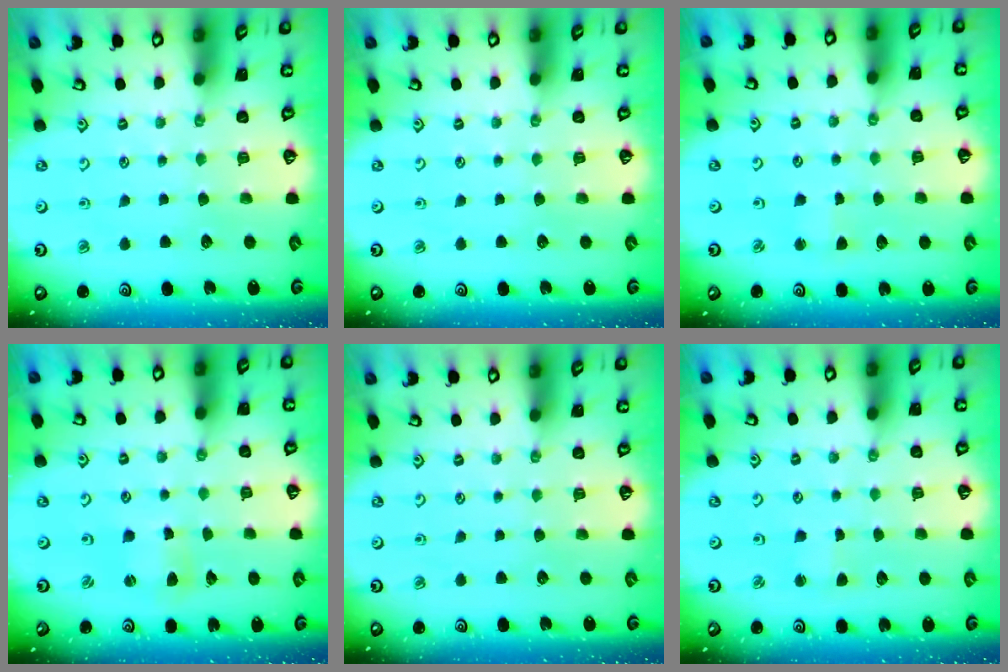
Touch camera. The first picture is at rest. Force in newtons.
{"total": 0.0}
{"total": 2.0, "press": 2.0, "slide": 0.3}
{"total": 2.5, "press": 2.5, "slide": 0.3}
{"total": 0.0}
{"total": 2.0, "press": 2.0, "slide": 0.3}